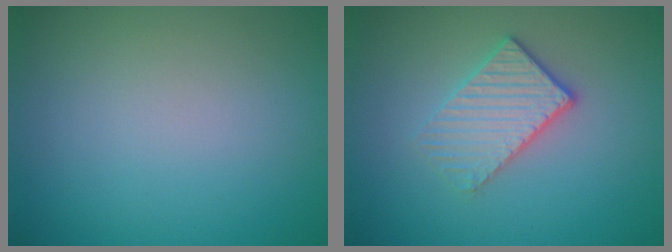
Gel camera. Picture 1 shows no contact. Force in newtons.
{"total": 3.2, "press": 2.9, "slide": 1.4}